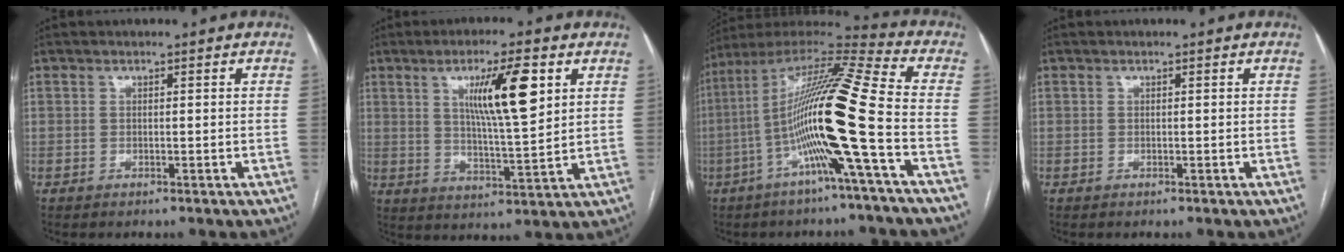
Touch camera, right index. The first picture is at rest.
{"total": 10.8, "force": [4.1, 1.1, 9.9], "torque": [-0.167, -0.001, 0.069]}
{"total": 18.7, "force": [-4.7, -1.1, 18.1], "torque": [-0.333, 0.004, -0.100]}
{"total": 0.0}